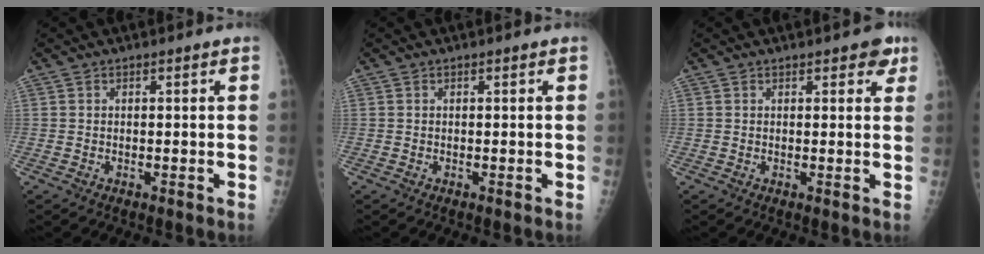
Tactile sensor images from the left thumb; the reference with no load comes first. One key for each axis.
{"total": 0.0}
{"total": 3.0, "fx": 1.9, "fy": 1.5, "fz": 1.8, "tx": 0.000, "ty": -0.005, "tz": 0.018}